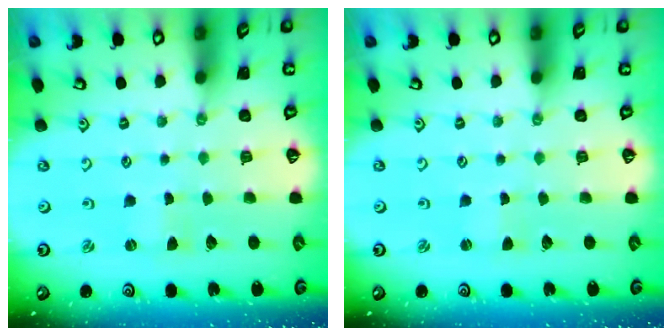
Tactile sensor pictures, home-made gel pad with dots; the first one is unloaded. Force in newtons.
{"total": 0.0}